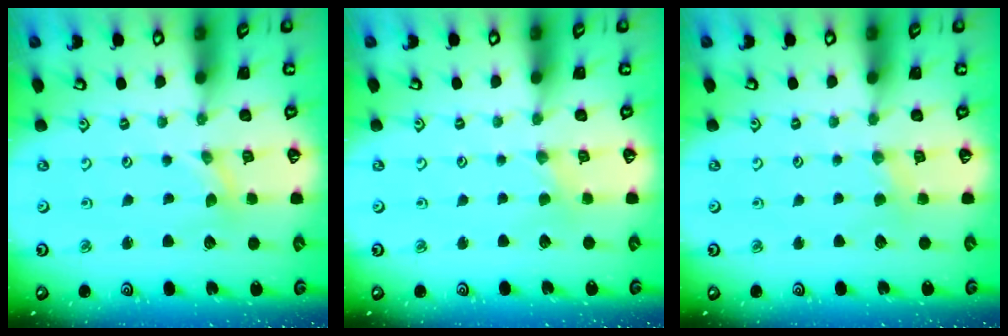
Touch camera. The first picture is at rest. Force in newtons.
{"total": 0.7, "press": 0.7, "slide": 0.1}
{"total": 2.2, "press": 2.1, "slide": 0.4}